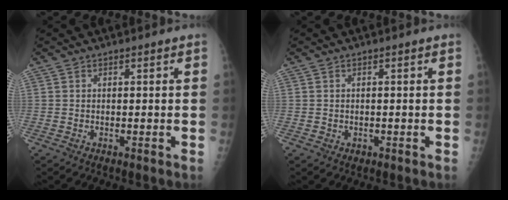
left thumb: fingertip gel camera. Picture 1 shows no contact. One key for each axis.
{"total": 1.2, "fx": -0.3, "fy": 1.1, "fz": 0.4, "tx": -0.005, "ty": 0.001, "tz": -0.002}